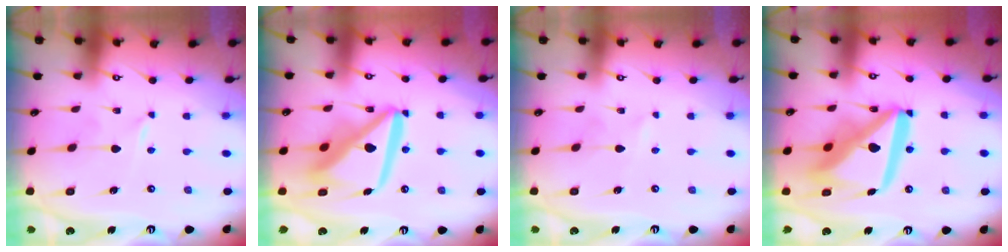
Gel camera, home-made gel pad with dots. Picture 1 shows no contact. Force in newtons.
{"total": 15.6, "press": 15.5, "slide": 2.1}
{"total": 1.0, "press": 1.0, "slide": 0.1}
{"total": 18.5, "press": 18.4, "slide": 2.2}